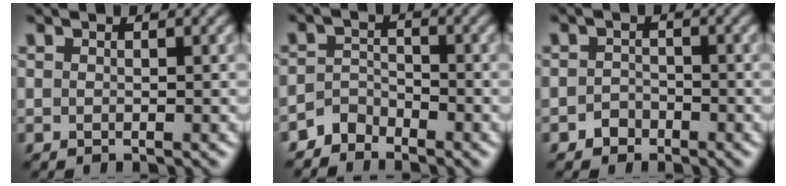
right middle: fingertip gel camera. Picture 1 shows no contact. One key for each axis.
{"total": 2.2, "fx": -2.0, "fy": 0.9, "fz": 0.1, "tx": 0.002, "ty": 0.011, "tz": -0.043}
{"total": 1.4, "fx": -0.9, "fy": 1.0, "fz": 0.2, "tx": 0.003, "ty": 0.005, "tz": -0.017}